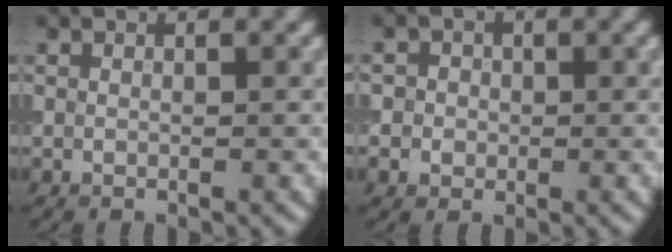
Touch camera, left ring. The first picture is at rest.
{"total": 2.7, "force": [0.3, 2.5, 0.8], "torque": [0.010, 0.008, -0.010]}